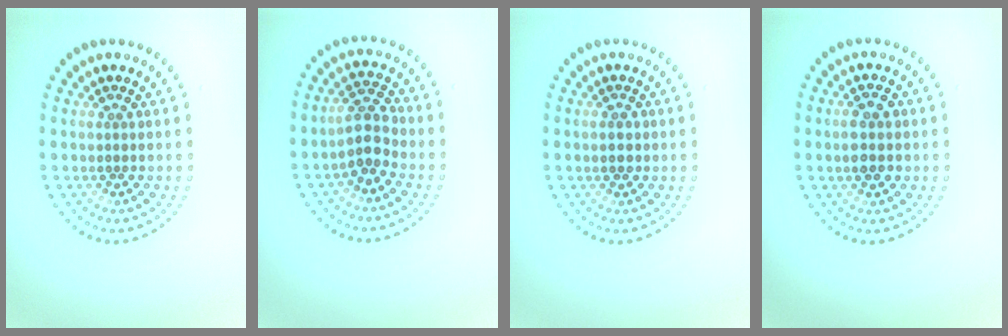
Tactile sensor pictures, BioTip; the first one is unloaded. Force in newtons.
{"total": 2.8, "press": 2.7, "slide": 1.0}
{"total": 1.9, "press": 1.9, "slide": 0.1}
{"total": 3.0, "press": 3.0, "slide": 0.0}